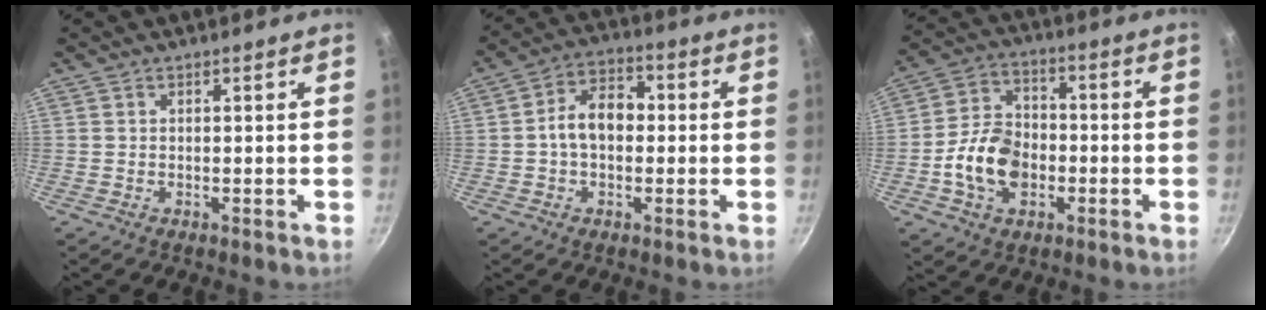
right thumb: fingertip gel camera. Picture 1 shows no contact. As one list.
[{"total": 8.7, "force": [-0.1, 6.0, 6.3], "torque": [-0.073, 0.028, -0.014]}, {"total": 12.2, "force": [-2.9, 8.7, 8.1], "torque": [-0.124, 0.027, -0.061]}]